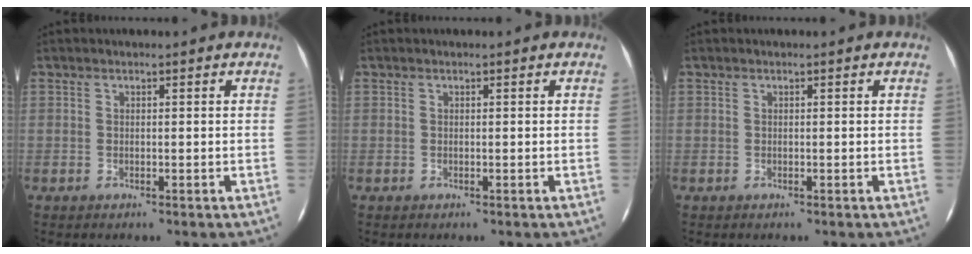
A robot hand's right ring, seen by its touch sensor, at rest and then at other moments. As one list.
[{"total": 0.0}, {"total": 0.0}]